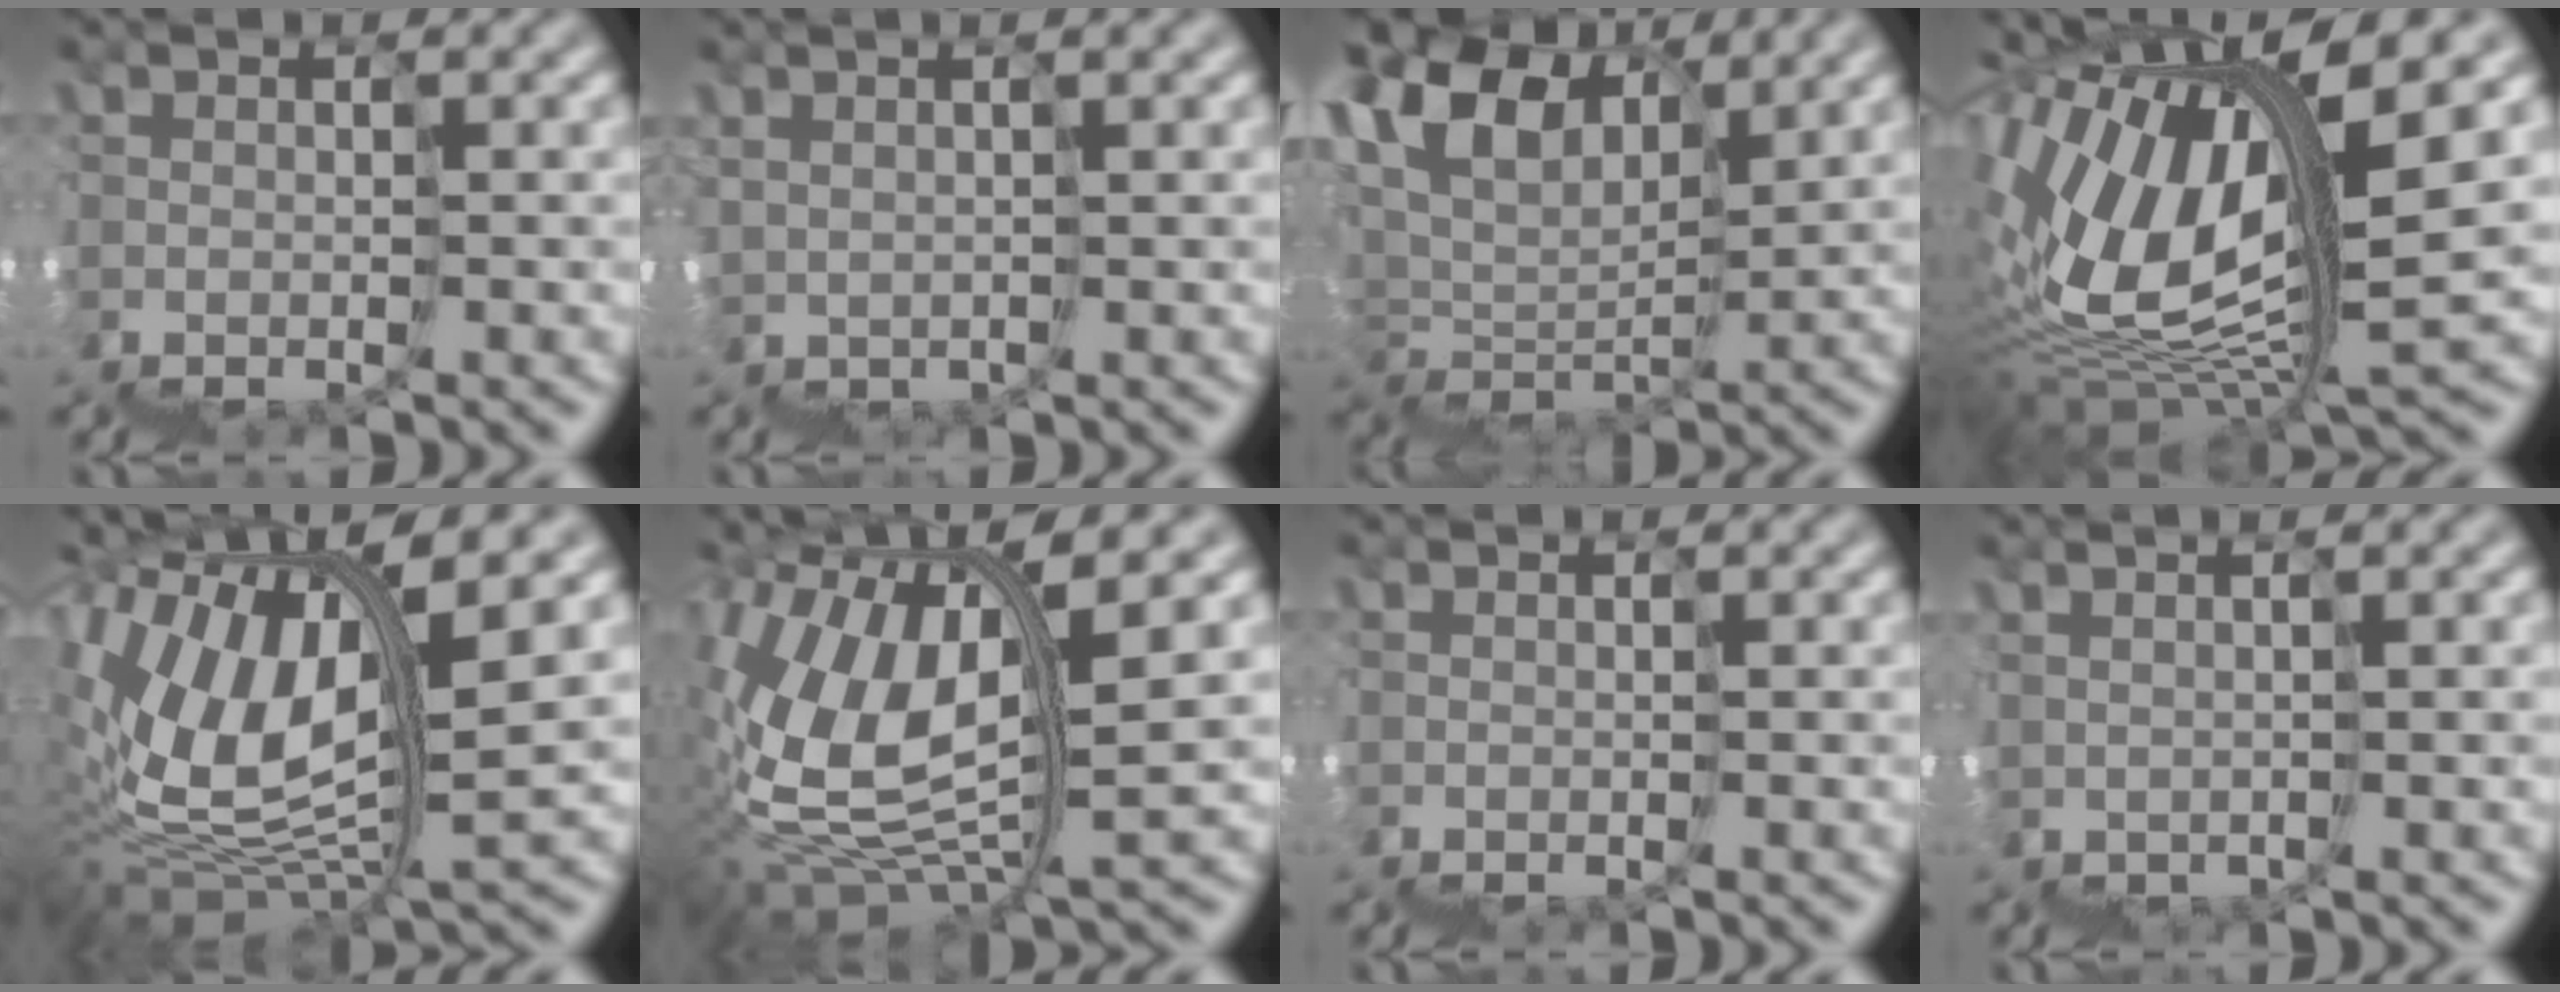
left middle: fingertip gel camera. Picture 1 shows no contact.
{"total": 4.2, "force": [2.3, -2.0, -2.8], "torque": [0.047, 0.030, 0.032]}
{"total": 6.4, "force": [6.0, 2.0, 0.5], "torque": [-0.030, 0.050, 0.092]}
{"total": 7.2, "force": [4.4, 2.4, 5.2], "torque": [-0.131, 0.029, 0.063]}
{"total": 6.6, "force": [5.2, 1.6, 3.8], "torque": [-0.107, 0.041, 0.079]}
{"total": 6.4, "force": [4.1, 1.4, 4.6], "torque": [-0.126, 0.033, 0.064]}
{"total": 0.0}
{"total": 2.9, "force": [1.7, -1.8, -1.5], "torque": [0.037, 0.027, 0.025]}